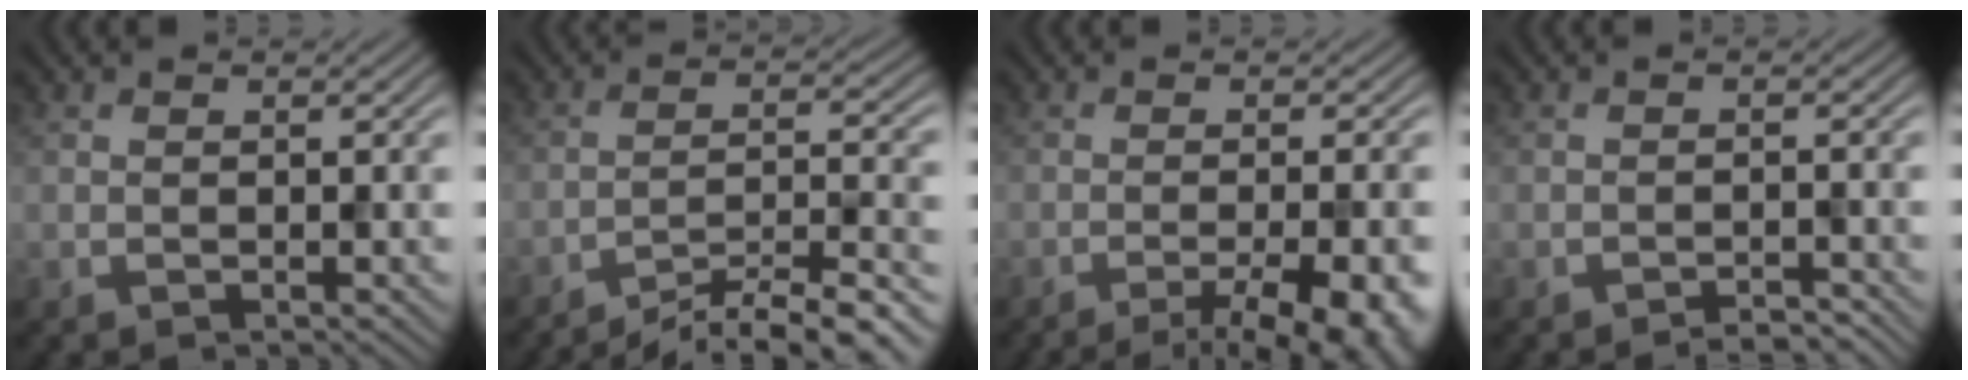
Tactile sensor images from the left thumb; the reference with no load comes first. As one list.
[{"total": 10.7, "force": [-9.1, 1.4, 5.3], "torque": [-0.085, 0.003, -0.143]}, {"total": 10.5, "force": [-6.2, 2.7, 8.0], "torque": [-0.105, -0.003, -0.070]}, {"total": 2.2, "force": [-2.1, 0.2, 0.8], "torque": [-0.007, 0.005, -0.036]}]